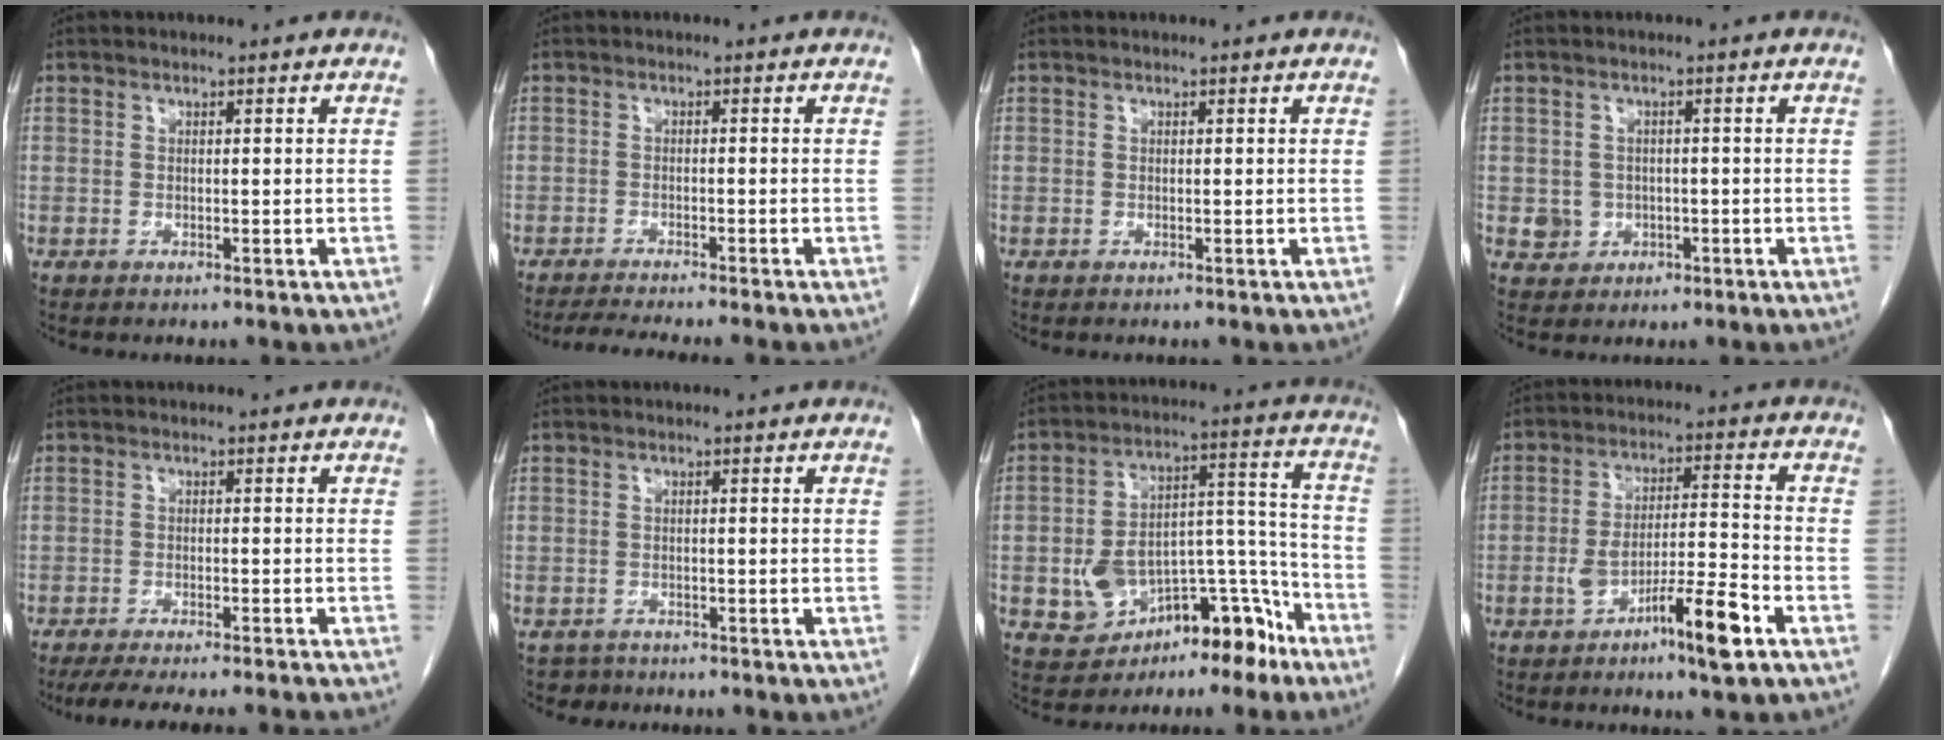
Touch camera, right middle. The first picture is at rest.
{"total": 5.9, "force": [-5.3, -0.7, 2.5], "torque": [-0.037, -0.017, -0.085]}
{"total": 0.0}
{"total": 3.3, "force": [-0.6, 3.2, 0.7], "torque": [-0.003, 0.009, 0.002]}
{"total": 13.2, "force": [-11.9, 0.6, 5.6], "torque": [-0.081, -0.019, -0.158]}
{"total": 2.1, "force": [-1.8, 1.0, -0.5], "torque": [0.000, 0.000, -0.031]}
{"total": 14.7, "force": [-8.1, 7.0, 10.1], "torque": [-0.147, 0.045, -0.111]}
{"total": 9.3, "force": [-4.9, 0.7, 7.9], "torque": [-0.137, 0.009, -0.078]}